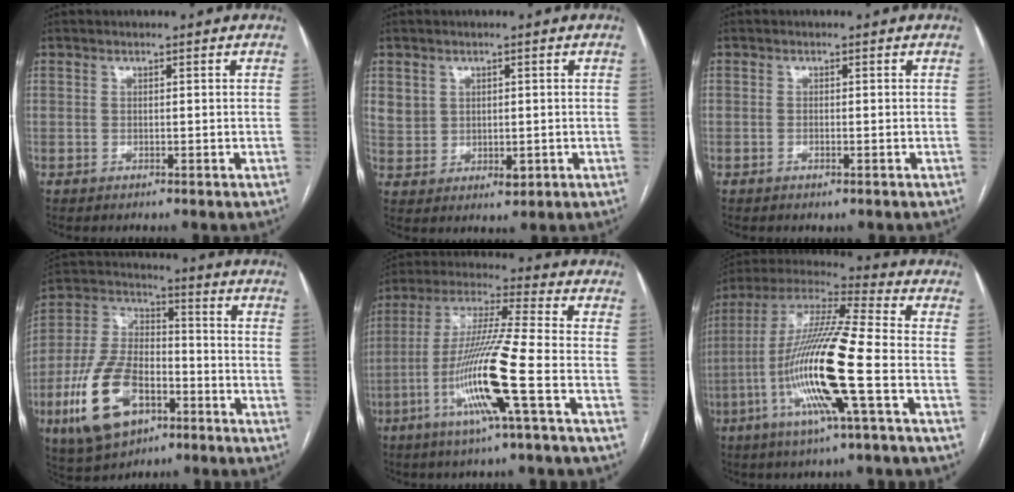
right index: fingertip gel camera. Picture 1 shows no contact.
{"total": 4.9, "force": [1.2, 4.3, 2.0], "torque": [-0.035, -0.002, 0.037]}
{"total": 0.7, "force": [-0.4, 0.2, 0.5], "torque": [-0.009, -0.002, -0.005]}
{"total": 16.6, "force": [-7.1, 8.8, 12.2], "torque": [-0.260, 0.008, -0.124]}
{"total": 14.9, "force": [-5.2, -0.9, 13.9], "torque": [-0.281, -0.013, -0.104]}
{"total": 18.3, "force": [-5.0, 0.3, 17.6], "torque": [-0.356, -0.009, -0.103]}